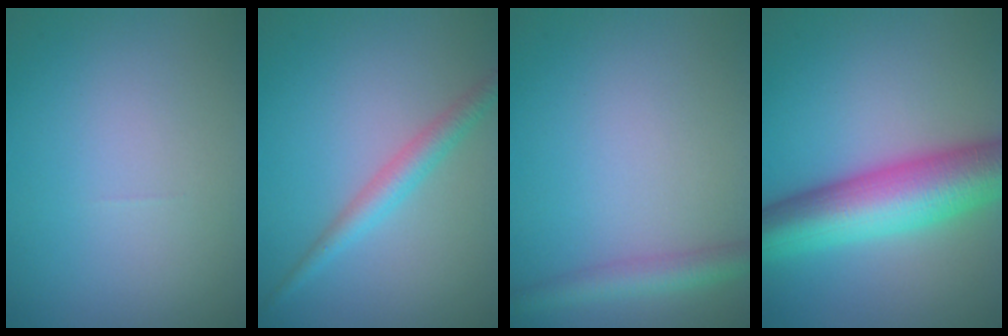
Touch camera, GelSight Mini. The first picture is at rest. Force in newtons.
{"total": 2.5, "press": 2.5, "slide": 0.1}
{"total": 2.7, "press": 2.7, "slide": 0.1}
{"total": 9.4, "press": 9.4, "slide": 0.2}